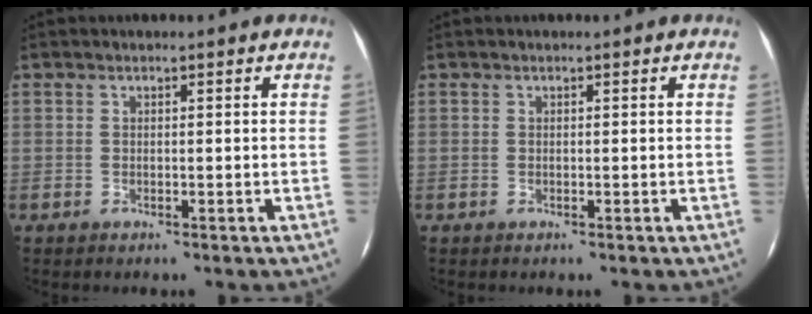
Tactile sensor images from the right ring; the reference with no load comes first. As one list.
[{"total": 0.0}]